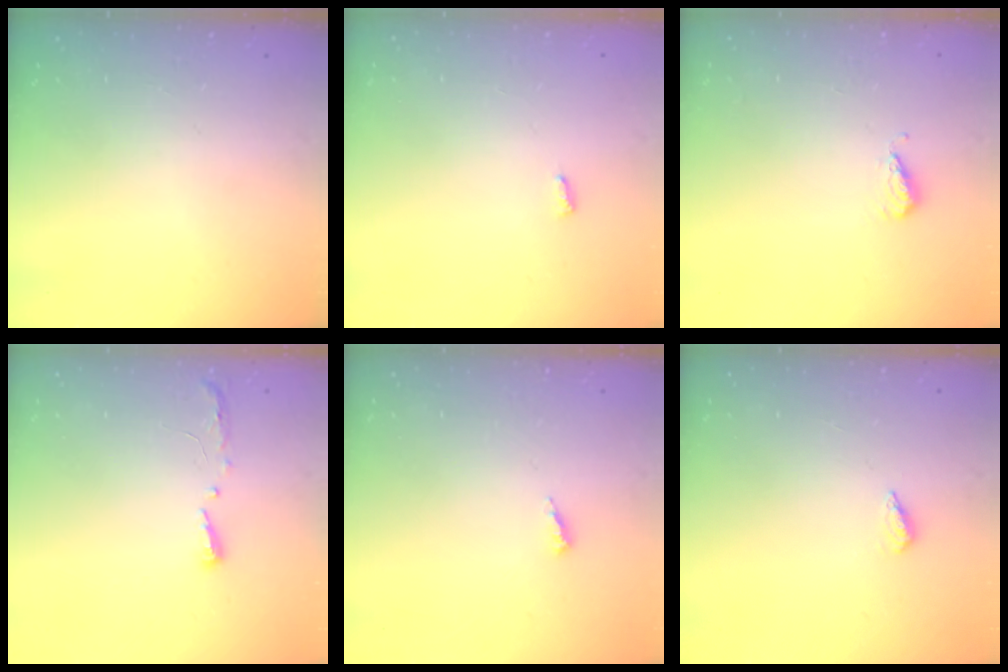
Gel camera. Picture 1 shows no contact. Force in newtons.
{"total": 2.8, "press": 2.8, "slide": 0.4}
{"total": 4.0, "press": 3.8, "slide": 1.2}
{"total": 4.1, "press": 4.0, "slide": 0.6}
{"total": 3.9, "press": 3.9, "slide": 0.2}
{"total": 2.1, "press": 1.9, "slide": 0.8}